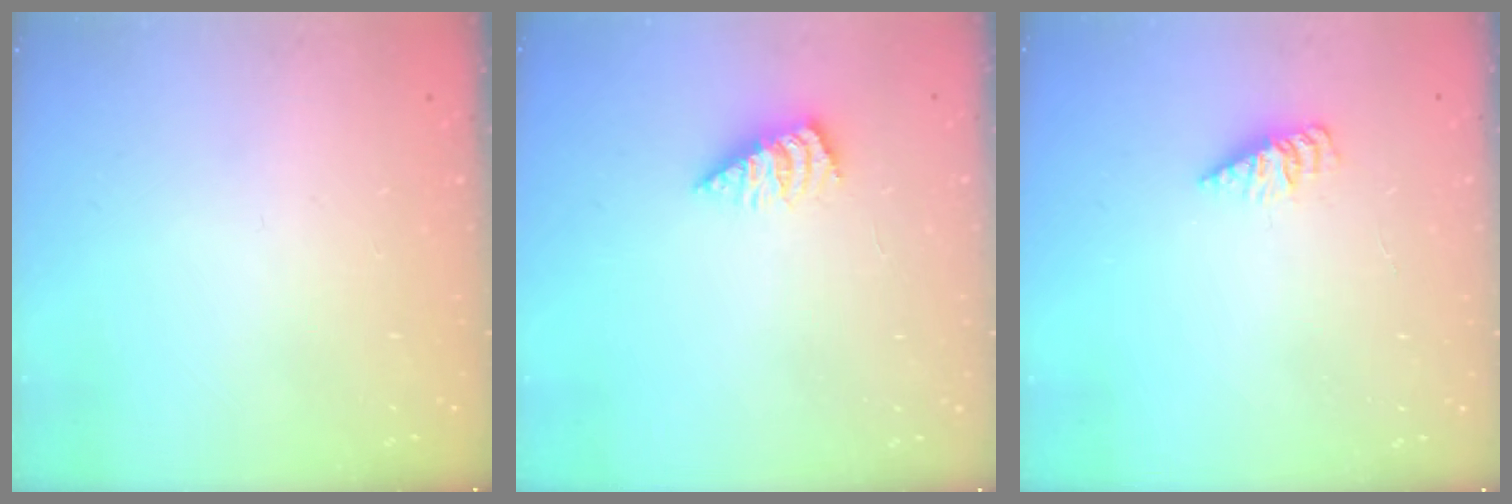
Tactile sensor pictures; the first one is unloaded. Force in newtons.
{"total": 2.9, "press": 2.9, "slide": 0.3}
{"total": 3.0, "press": 3.0, "slide": 0.2}